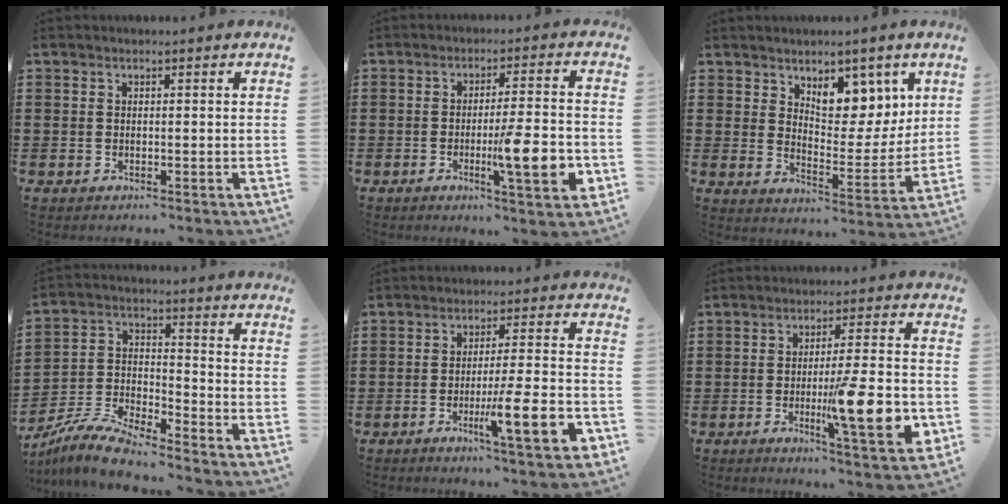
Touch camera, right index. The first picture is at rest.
{"total": 10.2, "force": [-2.8, 1.5, 9.7], "torque": [-0.130, -0.012, -0.047]}
{"total": 8.0, "force": [5.5, 4.5, 3.6], "torque": [-0.058, -0.032, 0.094]}
{"total": 7.8, "force": [-7.4, 0.5, 2.5], "torque": [-0.065, 0.002, -0.149]}
{"total": 10.5, "force": [-4.1, 1.2, 9.6], "torque": [-0.154, -0.006, -0.071]}
{"total": 13.2, "force": [-3.2, 2.2, 12.6], "torque": [-0.192, -0.013, -0.056]}